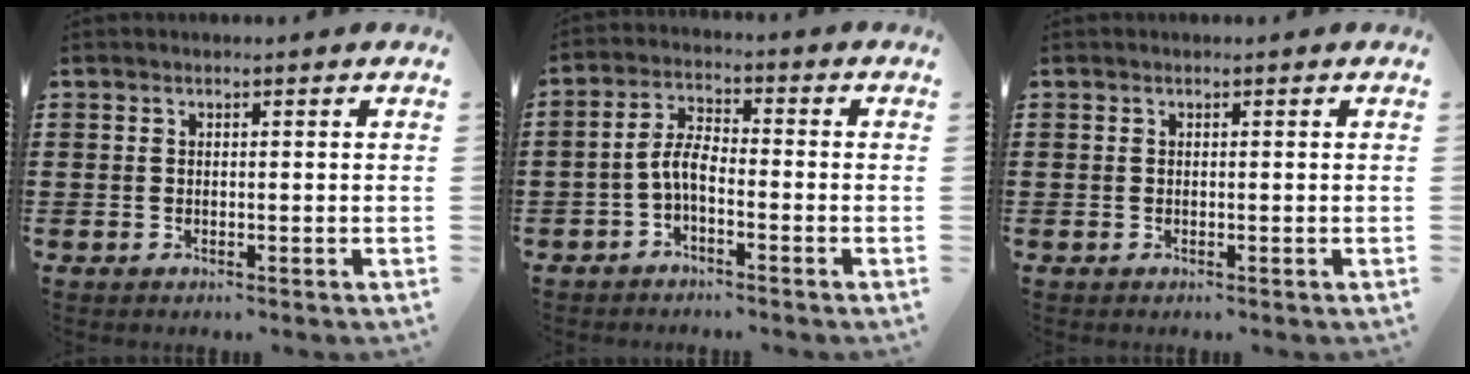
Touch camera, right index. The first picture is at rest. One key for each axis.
{"total": 4.4, "fx": -1.6, "fy": 1.7, "fz": 3.7, "tx": -0.088, "ty": 0.005, "tz": -0.039}
{"total": 0.0}